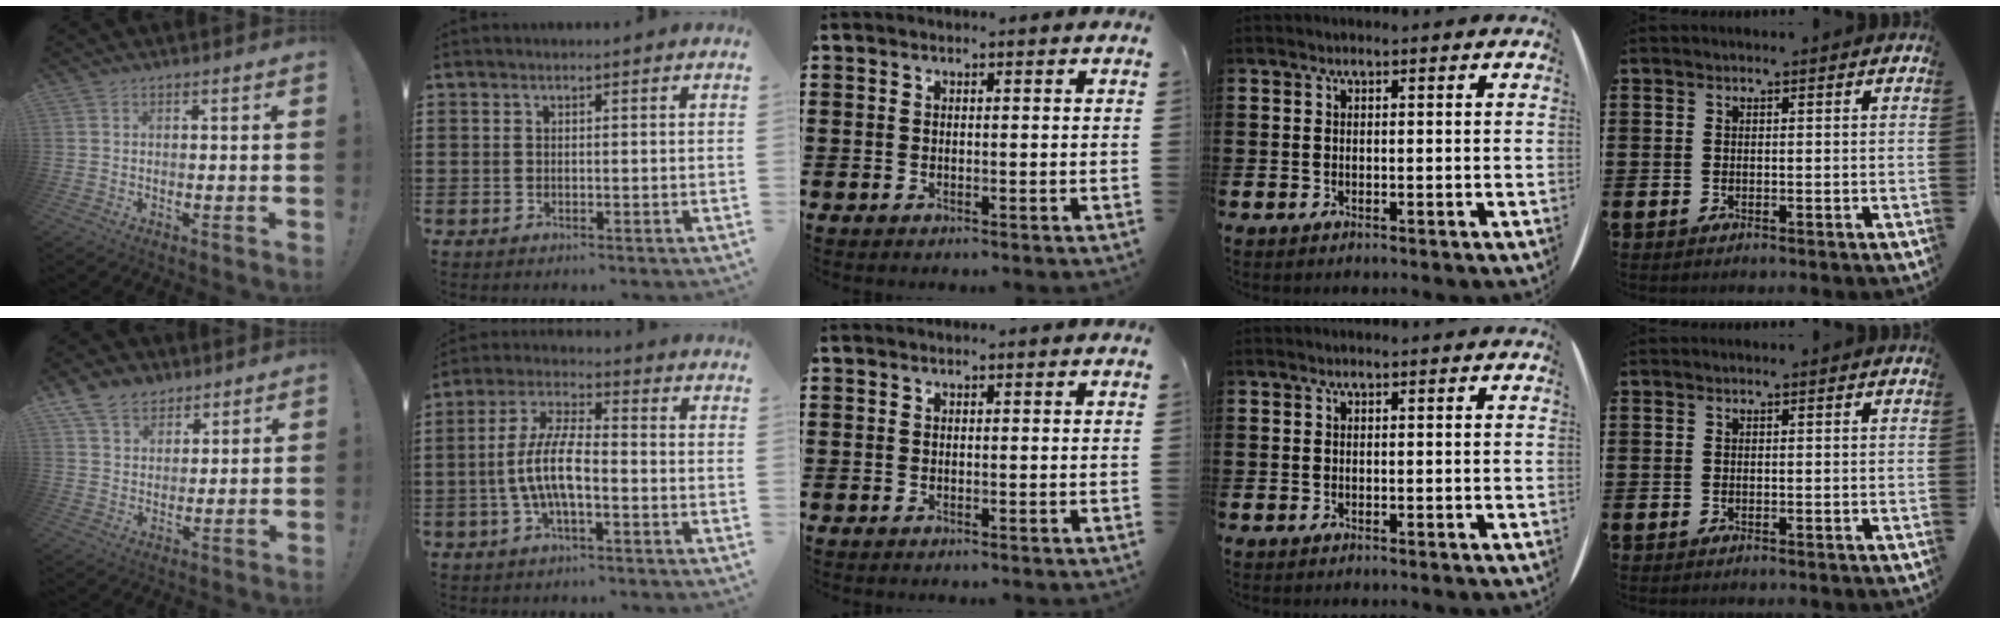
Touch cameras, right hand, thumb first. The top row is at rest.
{"thumb": {"total": 9.1, "force": [6.1, 6.2, 2.7], "torque": [-0.048, -0.032, 0.121]}, "index": {"total": 8.4, "force": [-1.9, 2.7, 7.7], "torque": [-0.180, -0.010, -0.044]}}